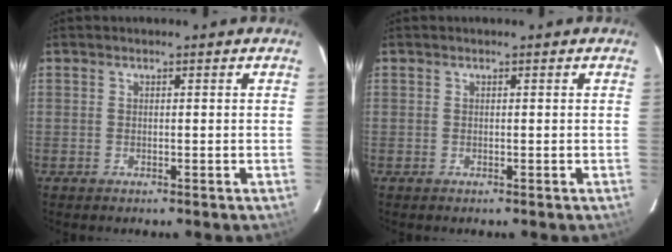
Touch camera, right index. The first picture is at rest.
{"total": 0.0}